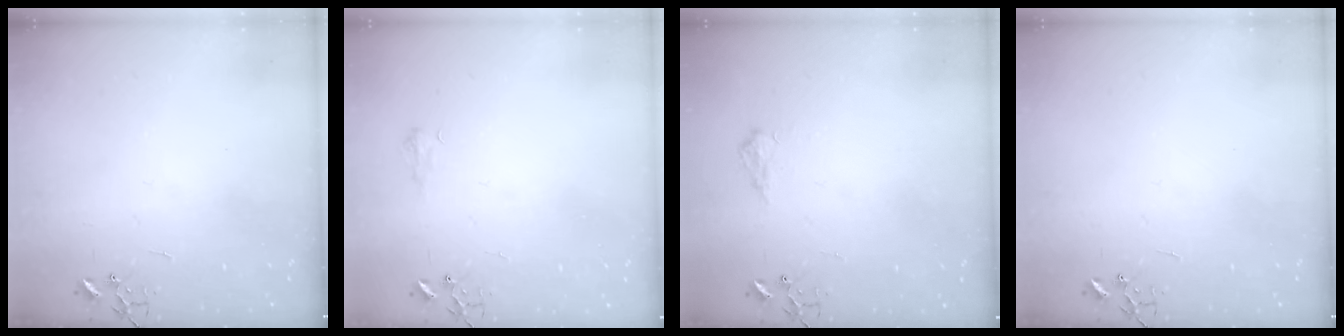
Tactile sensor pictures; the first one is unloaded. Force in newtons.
{"total": 6.0, "press": 5.9, "slide": 0.7}
{"total": 7.4, "press": 7.4, "slide": 0.9}
{"total": 0.0}